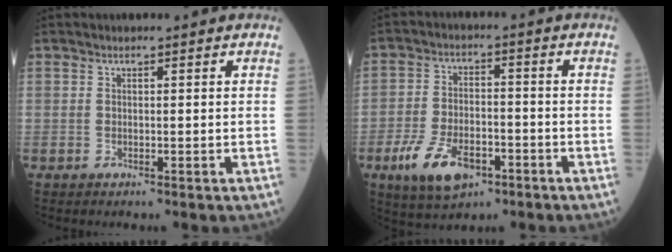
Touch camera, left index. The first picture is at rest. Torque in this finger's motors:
{"motor_torque": [1.29, 0.85, 0.25, 0.08]}